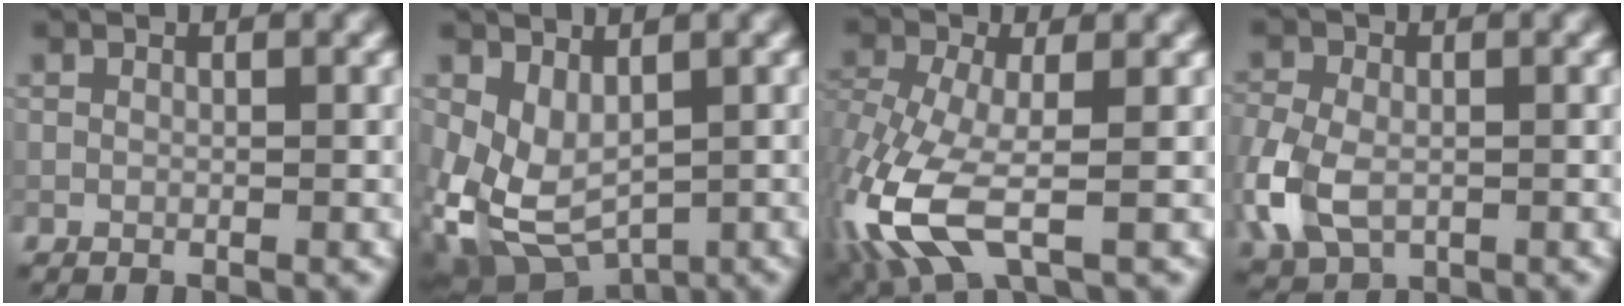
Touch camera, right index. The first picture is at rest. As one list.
[{"total": 5.3, "force": [0.3, 3.6, 3.8], "torque": [-0.088, -0.021, 0.017]}, {"total": 8.4, "force": [-3.2, 3.5, 7.0], "torque": [-0.167, -0.009, -0.070]}, {"total": 6.6, "force": [-1.8, 4.5, 4.6], "torque": [-0.119, -0.012, -0.041]}]